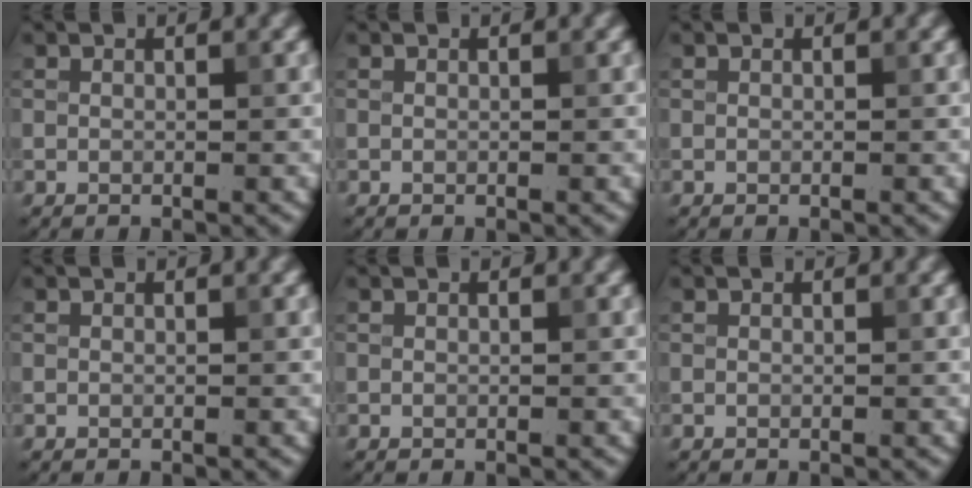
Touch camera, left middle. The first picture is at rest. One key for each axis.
{"total": 0.0}
{"total": 0.0}
{"total": 0.0}
{"total": 0.0}
{"total": 0.0}